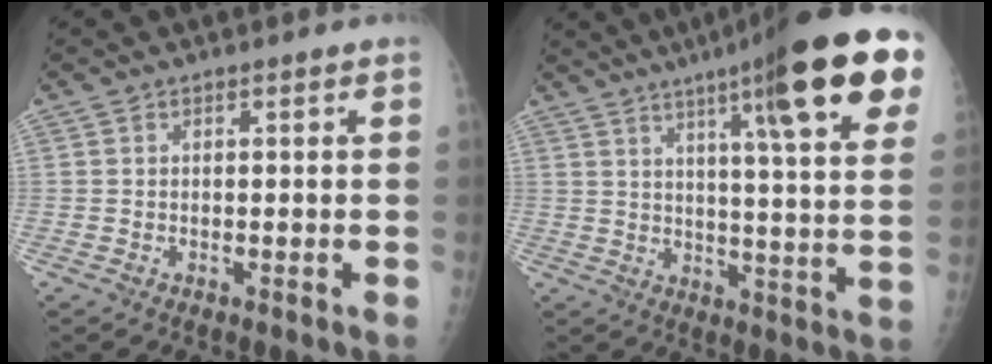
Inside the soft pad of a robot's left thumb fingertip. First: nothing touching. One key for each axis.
{"total": 23.9, "fx": 12.6, "fy": 3.3, "fz": 20.1, "tx": -0.272, "ty": -0.031, "tz": 0.168}